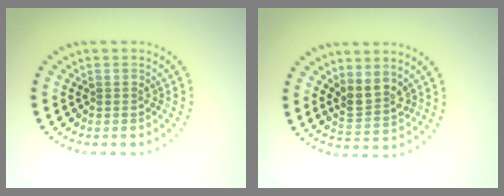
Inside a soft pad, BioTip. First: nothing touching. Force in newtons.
{"total": 2.8, "press": 2.4, "slide": 1.3}